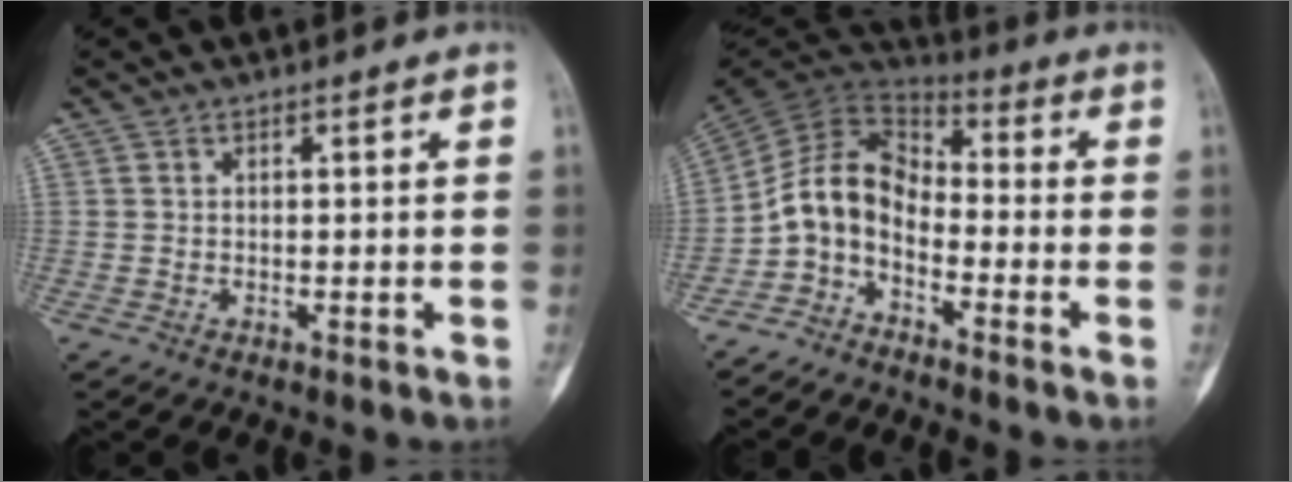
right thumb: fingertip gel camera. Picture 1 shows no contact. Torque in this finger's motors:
{"motor_torque": [0.39, 0.32, 0.44, -0.44, 0.11]}